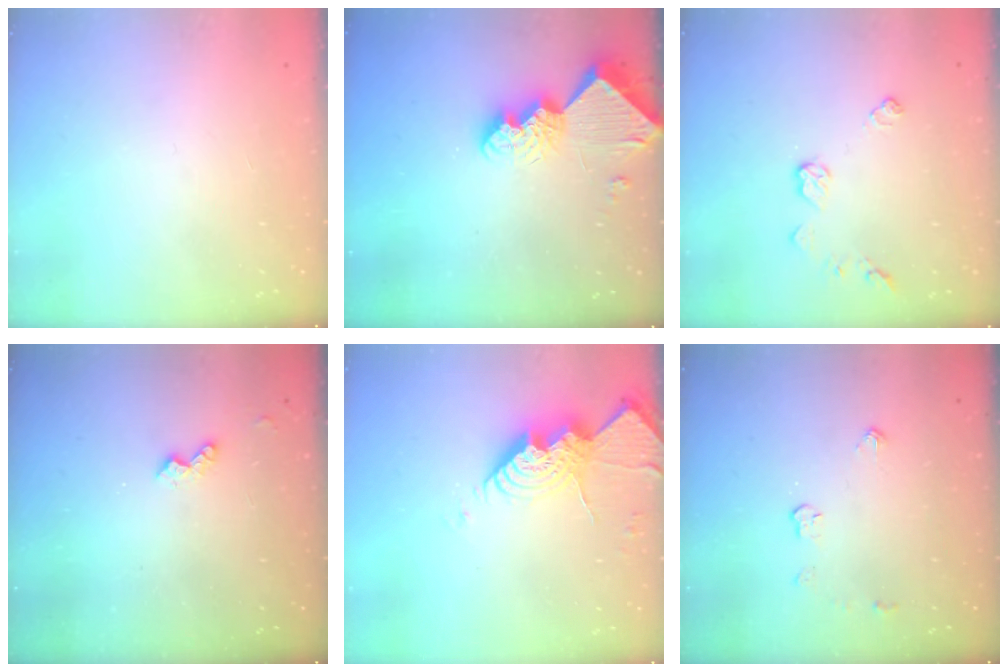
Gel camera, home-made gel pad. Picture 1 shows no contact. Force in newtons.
{"total": 11.8, "press": 11.8, "slide": 1.3}
{"total": 7.2, "press": 7.2, "slide": 0.2}
{"total": 4.0, "press": 4.0, "slide": 0.6}
{"total": 15.0, "press": 14.9, "slide": 1.4}
{"total": 3.8, "press": 3.8, "slide": 0.6}